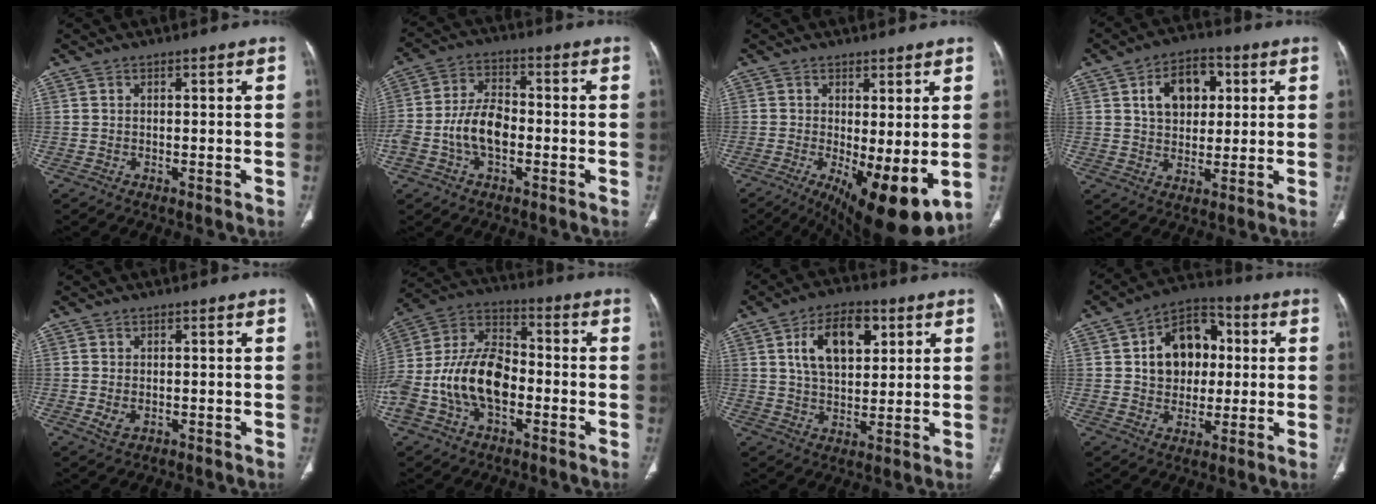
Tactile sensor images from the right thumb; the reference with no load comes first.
{"total": 9.4, "force": [-2.4, 5.5, 7.2], "torque": [-0.144, 0.028, -0.050]}
{"total": 12.7, "force": [-2.7, 4.2, 11.7], "torque": [-0.179, -0.025, -0.025]}
{"total": 10.6, "force": [3.1, 7.1, 7.2], "torque": [-0.083, 0.001, 0.048]}
{"total": 2.5, "force": [-0.5, 1.7, 1.8], "torque": [-0.037, -0.003, -0.004]}
{"total": 18.6, "force": [-4.3, 11.5, 14.0], "torque": [-0.274, 0.045, -0.077]}
{"total": 12.5, "force": [4.4, 7.1, 9.2], "torque": [-0.131, -0.005, 0.076]}
{"total": 14.0, "force": [2.2, 10.5, 9.1], "torque": [-0.100, 0.016, 0.031]}